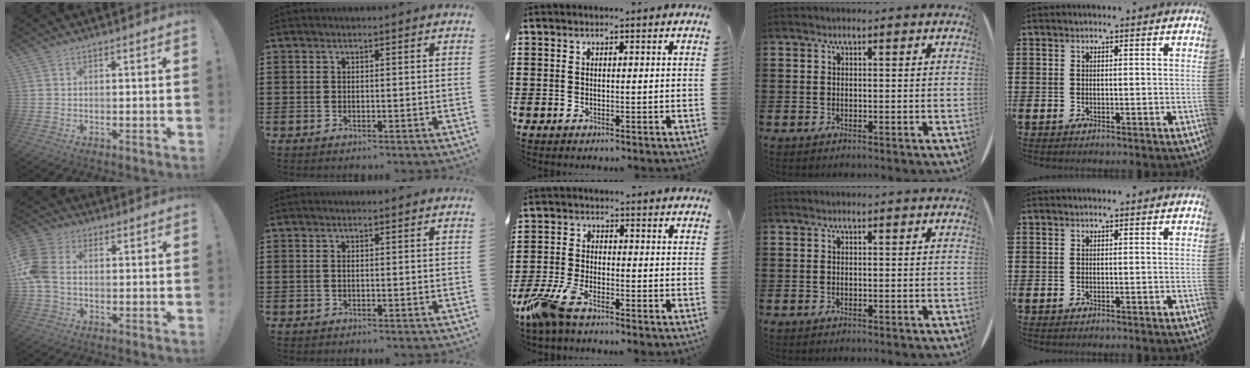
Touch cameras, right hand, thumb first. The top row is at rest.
{"thumb": {"total": 9.4, "force": [0.2, 6.7, 6.6], "torque": [-0.160, 0.007, 0.007]}, "index": {"total": 0.8, "force": [0.1, 0.5, 0.6], "torque": [-0.014, 0.002, 0.001]}, "middle": {"total": 7.1, "force": [-4.9, 2.3, 4.7], "torque": [-0.128, -0.012, -0.101]}}